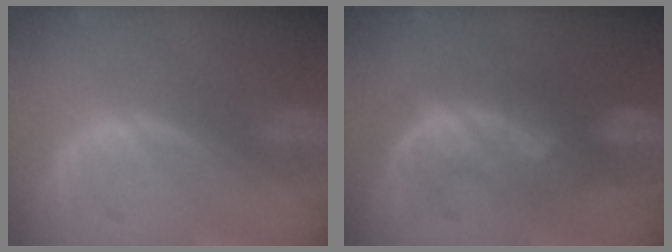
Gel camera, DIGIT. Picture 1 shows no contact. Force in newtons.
{"total": 8.0, "press": 7.8, "slide": 1.9}